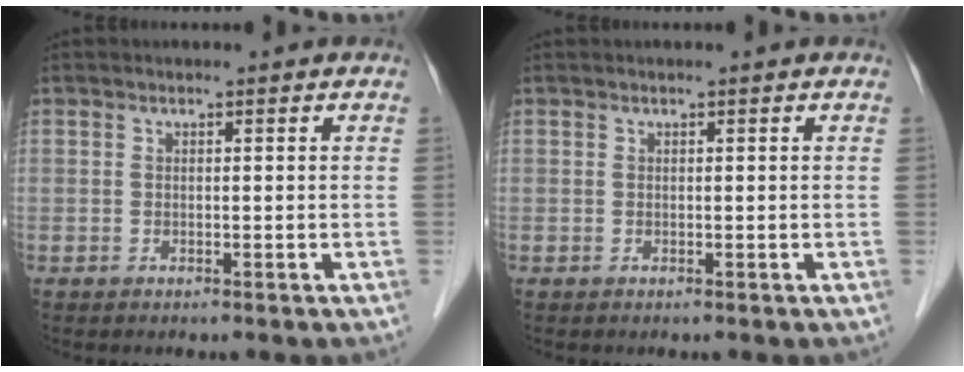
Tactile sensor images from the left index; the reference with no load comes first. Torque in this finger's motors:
{"motor_torque": [-0.03, 0.07, 0.01, 0.00]}